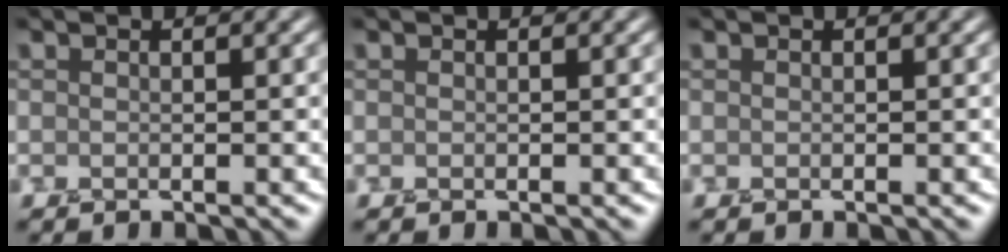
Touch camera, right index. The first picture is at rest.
{"total": 0.0}
{"total": 0.0}